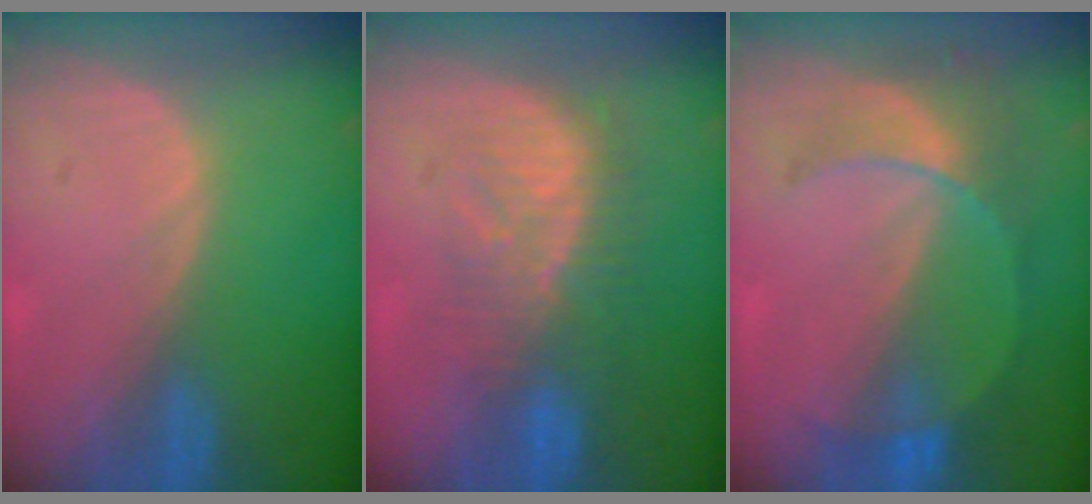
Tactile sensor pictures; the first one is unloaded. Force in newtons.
{"total": 8.1, "press": 7.9, "slide": 1.7}
{"total": 7.8, "press": 6.7, "slide": 3.9}